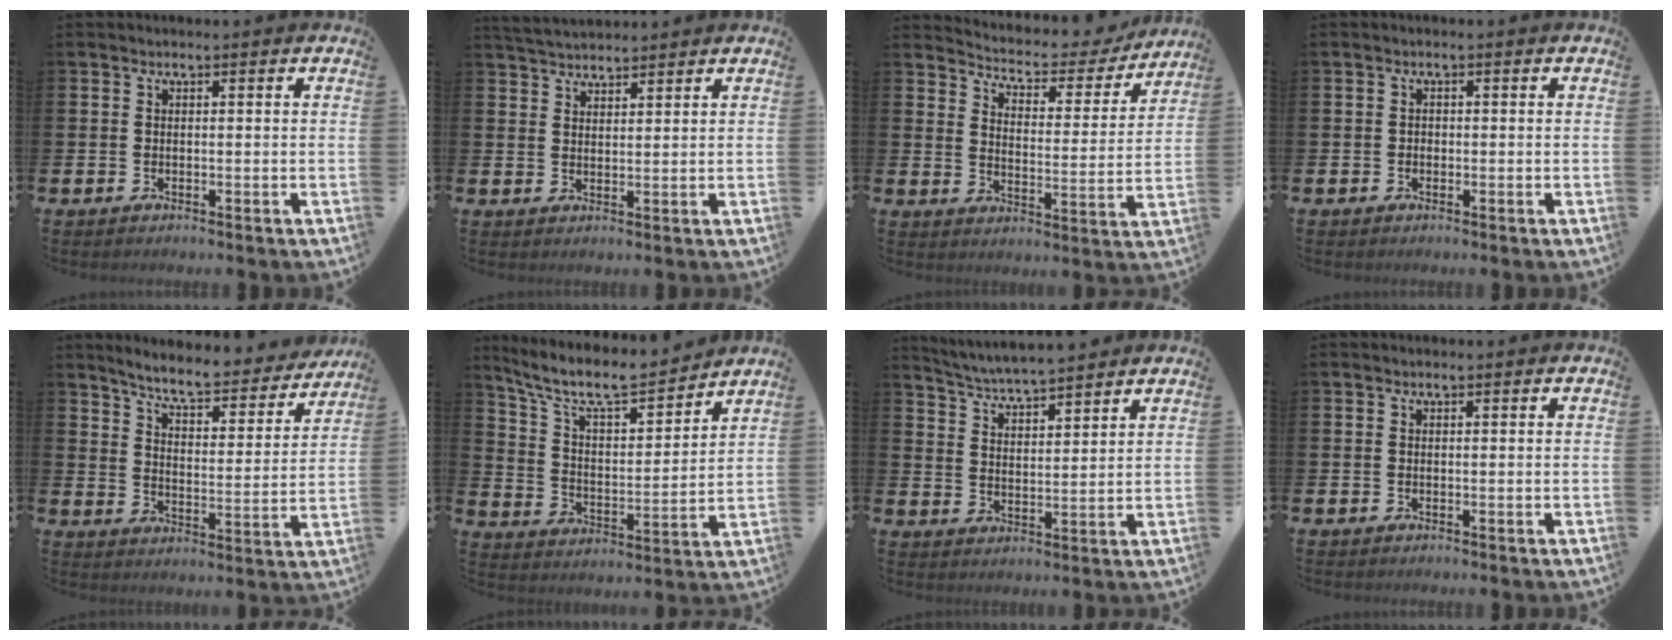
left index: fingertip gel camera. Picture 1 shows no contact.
{"total": 3.4, "force": [3.3, 0.5, 0.3], "torque": [-0.015, -0.013, 0.063]}
{"total": 4.5, "force": [4.2, 1.3, 0.8], "torque": [-0.042, -0.041, 0.064]}
{"total": 0.7, "force": [-0.3, 0.7, 0.2], "torque": [-0.009, 0.006, -0.006]}
{"total": 6.9, "force": [6.5, 1.0, 2.2], "torque": [-0.070, -0.047, 0.108]}
{"total": 9.0, "force": [8.0, 2.1, 3.5], "torque": [-0.111, -0.049, 0.140]}
{"total": 4.7, "force": [4.7, -0.1, 0.6], "torque": [-0.036, -0.031, 0.083]}
{"total": 0.0}